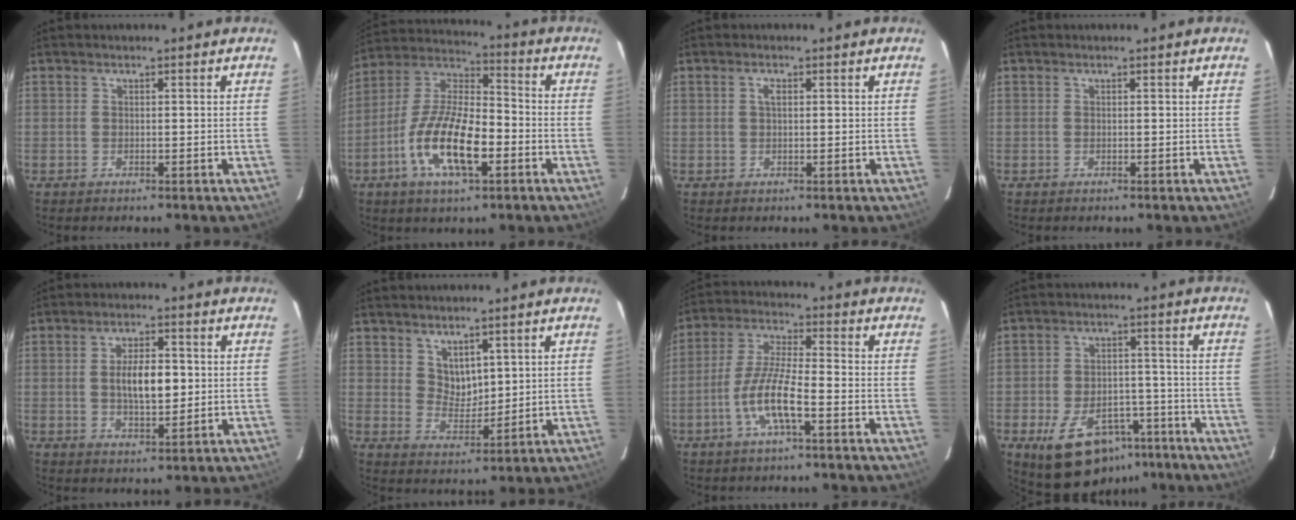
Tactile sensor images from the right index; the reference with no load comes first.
{"total": 15.6, "force": [-5.8, 6.0, 13.2], "torque": [-0.268, -0.005, -0.109]}
{"total": 1.2, "force": [0.3, 0.5, 1.0], "torque": [-0.020, 0.003, 0.004]}
{"total": 0.0}
{"total": 7.5, "force": [0.3, 3.3, 6.8], "torque": [-0.121, 0.003, 0.010]}
{"total": 5.0, "force": [3.2, 3.2, 2.2], "torque": [-0.027, 0.001, 0.067]}
{"total": 9.1, "force": [-4.0, 1.5, 8.0], "torque": [-0.169, -0.001, -0.076]}
{"total": 15.1, "force": [-9.0, 9.1, 8.0], "torque": [-0.159, 0.017, -0.115]}